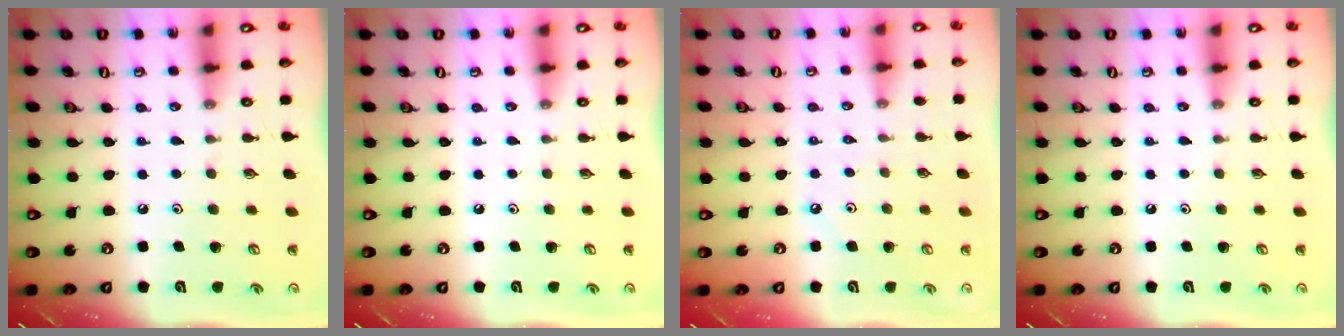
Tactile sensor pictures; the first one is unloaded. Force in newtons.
{"total": 0.0}
{"total": 1.7, "press": 1.7, "slide": 0.3}
{"total": 0.0}